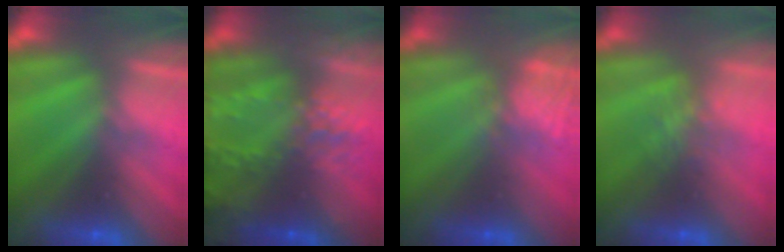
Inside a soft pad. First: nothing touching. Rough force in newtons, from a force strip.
{"total": 8.1}
{"total": 4.8}
{"total": 2.2}